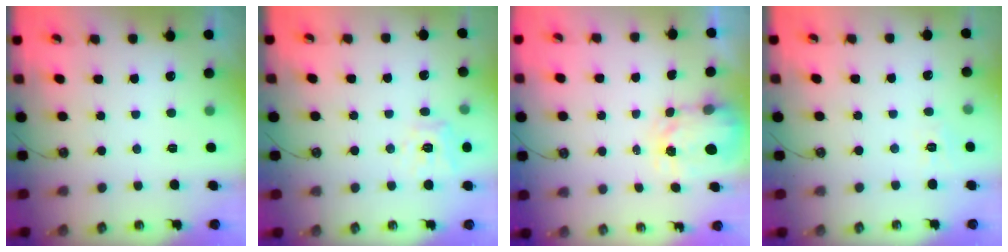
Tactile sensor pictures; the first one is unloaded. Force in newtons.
{"total": 10.4, "press": 10.4, "slide": 1.1}
{"total": 3.8, "press": 3.8, "slide": 0.4}
{"total": 2.8, "press": 2.8, "slide": 0.5}